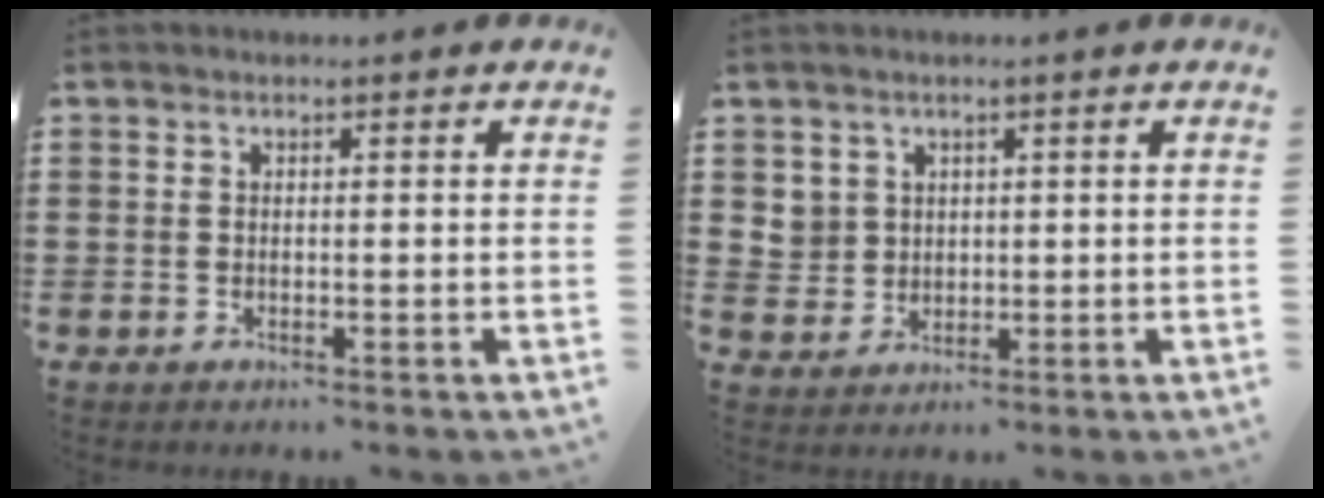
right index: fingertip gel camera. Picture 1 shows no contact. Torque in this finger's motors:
{"motor_torque": [-0.02, 0.11, -0.01, 0.00]}